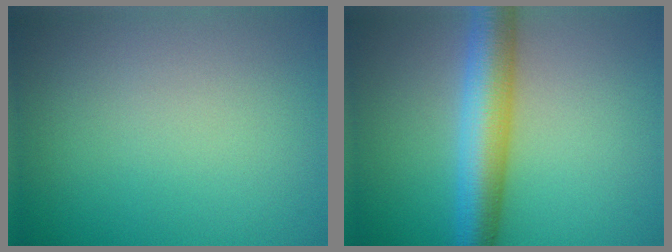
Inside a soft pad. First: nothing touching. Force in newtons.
{"total": 6.4, "press": 6.4, "slide": 0.3}